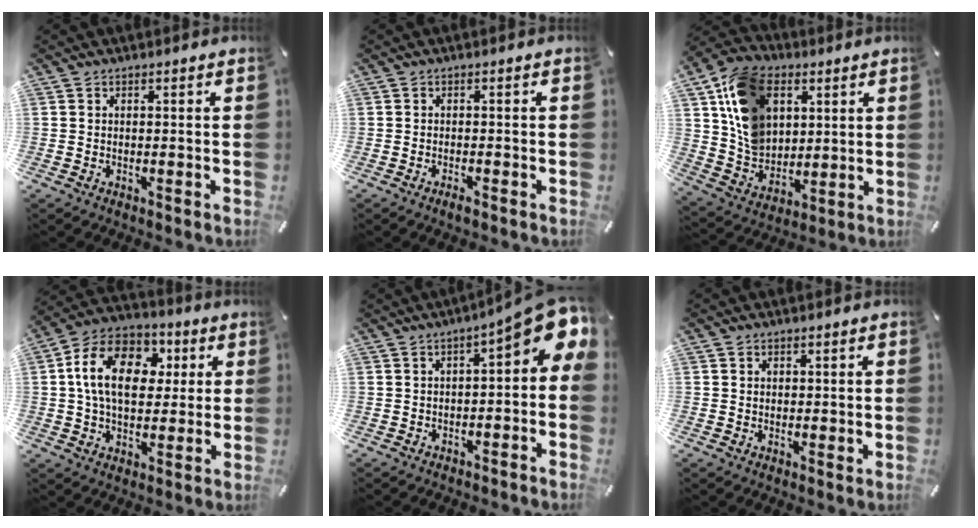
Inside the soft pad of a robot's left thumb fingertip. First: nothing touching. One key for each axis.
{"total": 1.4, "fx": -1.0, "fy": 0.4, "fz": 0.9, "tx": -0.017, "ty": 0.002, "tz": -0.020}
{"total": 15.7, "fx": 5.5, "fy": 12.4, "fz": 7.8, "tx": -0.163, "ty": -0.009, "tz": 0.109}
{"total": 16.5, "fx": 3.3, "fy": 11.8, "fz": 11.0, "tx": -0.211, "ty": 0.004, "tz": 0.057}
{"total": 10.4, "fx": 4.1, "fy": 3.4, "fz": 9.0, "tx": -0.114, "ty": -0.040, "tz": 0.067}
{"total": 1.7, "fx": 0.8, "fy": 1.5, "fz": 0.0, "tx": 0.005, "ty": 0.000, "tz": 0.013}